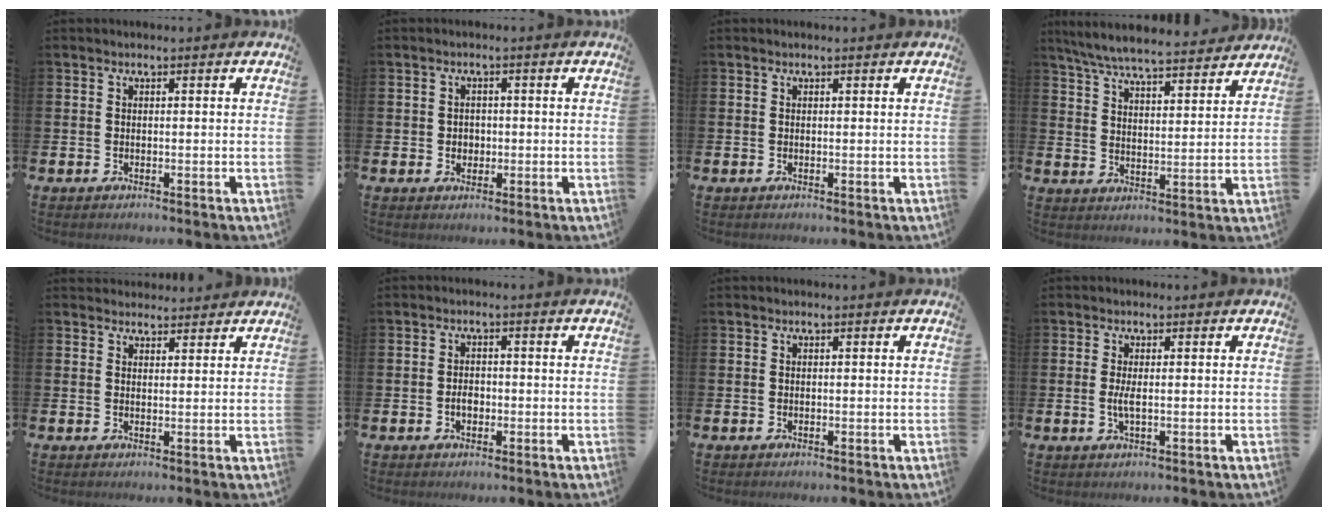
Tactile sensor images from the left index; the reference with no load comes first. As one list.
[{"total": 1.7, "force": [0.2, 1.6, 0.6], "torque": [0.007, 0.000, -0.004]}, {"total": 0.0}, {"total": 7.3, "force": [6.9, 0.8, 2.2], "torque": [-0.070, -0.041, 0.122]}, {"total": 2.7, "force": [2.6, 0.9, -0.2], "torque": [0.011, -0.013, 0.045]}, {"total": 2.0, "force": [-0.5, 1.4, 1.3], "torque": [-0.012, -0.001, -0.015]}, {"total": 0.0}, {"total": 1.8, "force": [-0.1, 0.3, 1.8], "torque": [-0.036, -0.001, -0.001]}]